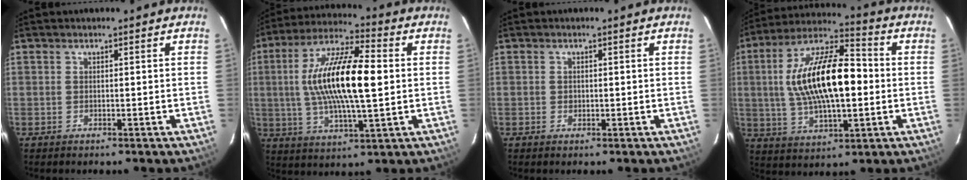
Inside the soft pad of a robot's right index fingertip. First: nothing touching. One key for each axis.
{"total": 17.8, "fx": 1.5, "fy": 4.7, "fz": 17.1, "tx": -0.325, "ty": 0.012, "tz": 0.021}
{"total": 0.9, "fx": -0.1, "fy": 0.9, "fz": 0.3, "tx": -0.004, "ty": 0.001, "tz": -0.002}
{"total": 19.5, "fx": 0.6, "fy": 7.9, "fz": 17.8, "tx": -0.334, "ty": 0.016, "tz": 0.010}